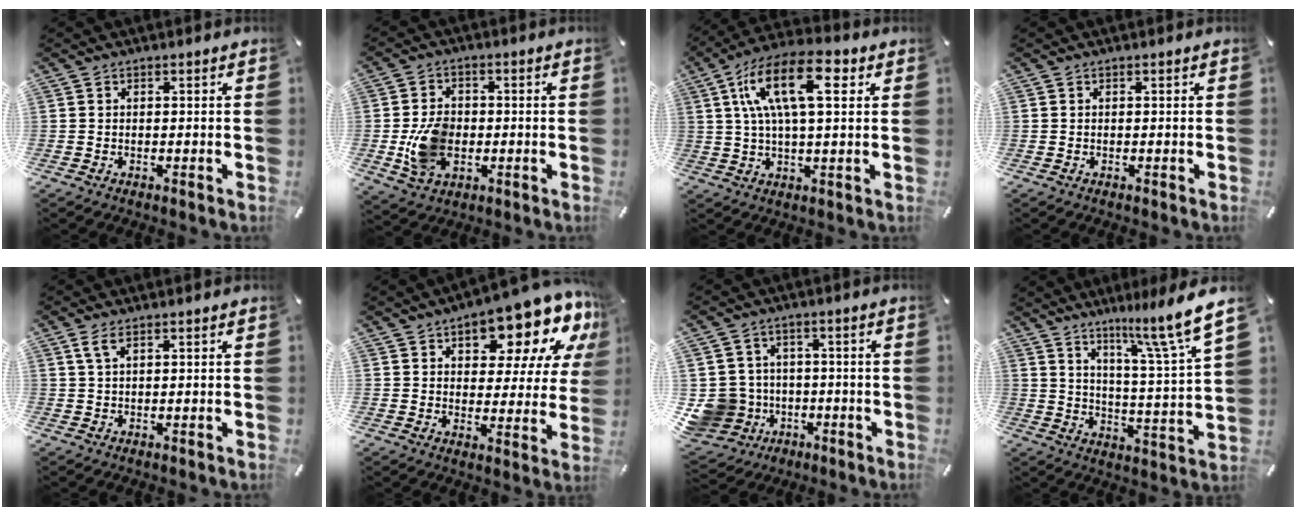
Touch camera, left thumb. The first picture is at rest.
{"total": 10.2, "force": [-1.7, 7.6, 6.6], "torque": [-0.132, 0.002, -0.029]}
{"total": 15.2, "force": [5.1, 5.9, 13.0], "torque": [-0.254, 0.003, 0.083]}
{"total": 0.0}
{"total": 2.9, "force": [1.3, 0.9, 2.4], "torque": [-0.051, 0.004, 0.023]}
{"total": 16.0, "force": [11.7, 6.5, 8.7], "torque": [-0.114, -0.091, 0.192]}
{"total": 10.2, "force": [-2.5, 9.6, 2.2], "torque": [-0.070, 0.017, -0.041]}
{"total": 13.9, "force": [10.4, 1.4, 9.0], "torque": [-0.133, -0.085, 0.162]}